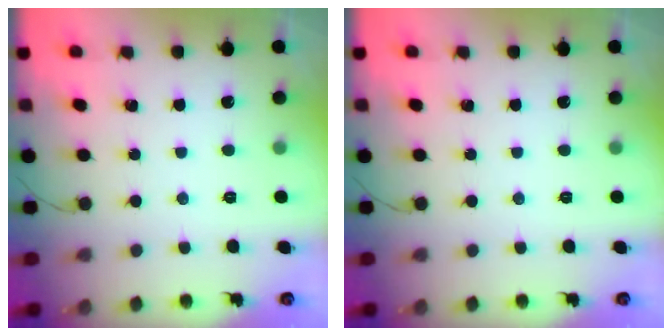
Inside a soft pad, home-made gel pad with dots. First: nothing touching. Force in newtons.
{"total": 0.0}